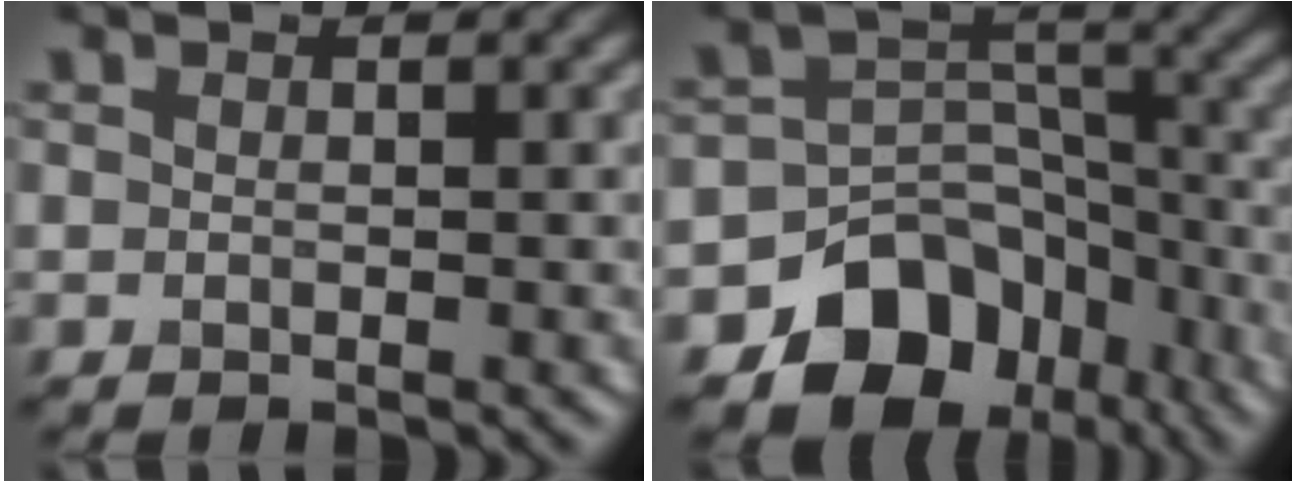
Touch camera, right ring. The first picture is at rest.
{"total": 9.8, "force": [-5.8, 7.0, 3.7], "torque": [-0.042, -0.008, -0.095]}